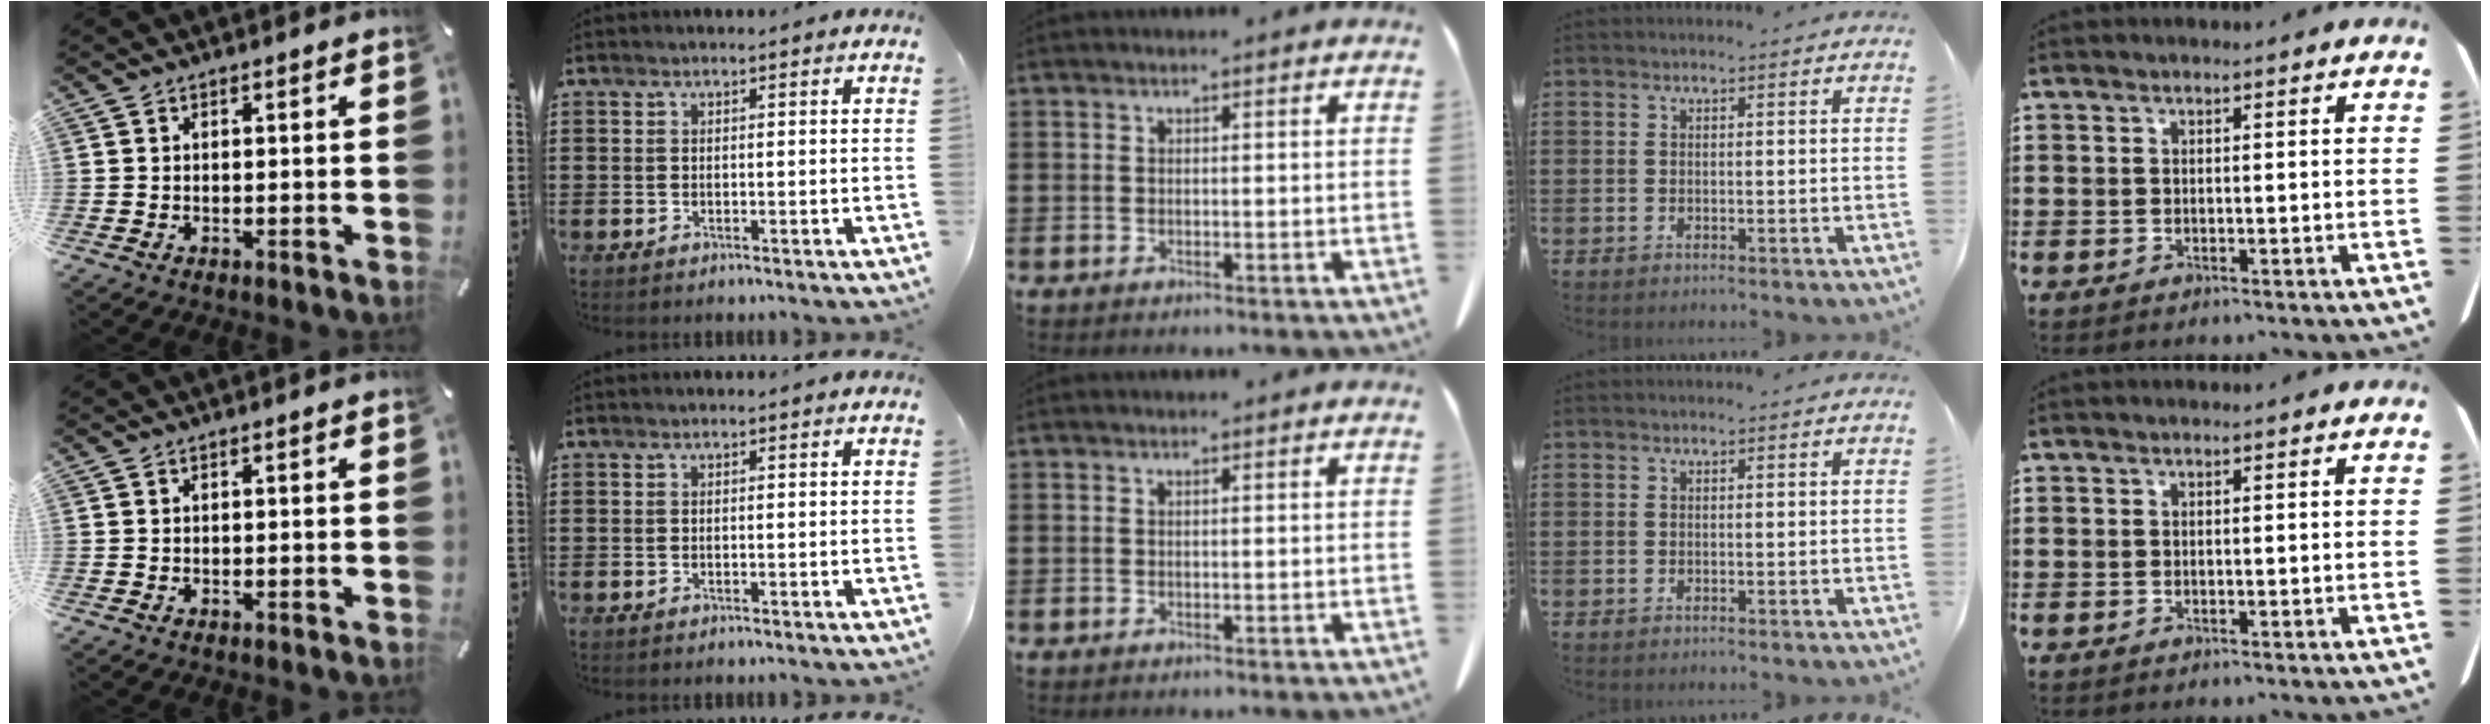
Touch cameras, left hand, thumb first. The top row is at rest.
{}